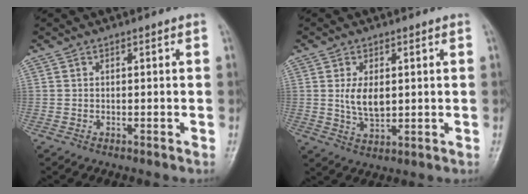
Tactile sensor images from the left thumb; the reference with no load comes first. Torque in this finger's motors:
{"motor_torque": [-0.26, 0.44, 0.67, 0.04, 0.16]}